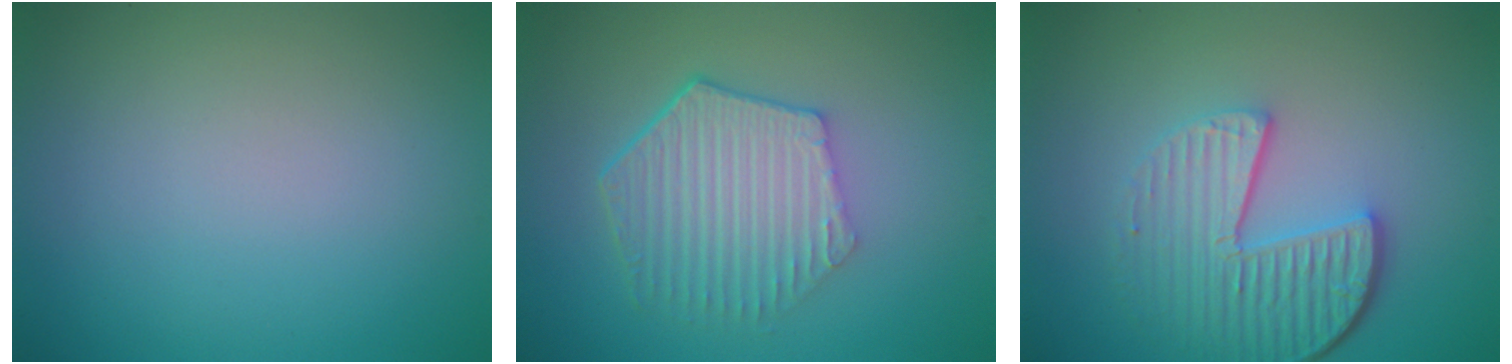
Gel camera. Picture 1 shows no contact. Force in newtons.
{"total": 5.9, "press": 4.3, "slide": 4.0}
{"total": 5.5, "press": 4.1, "slide": 3.6}